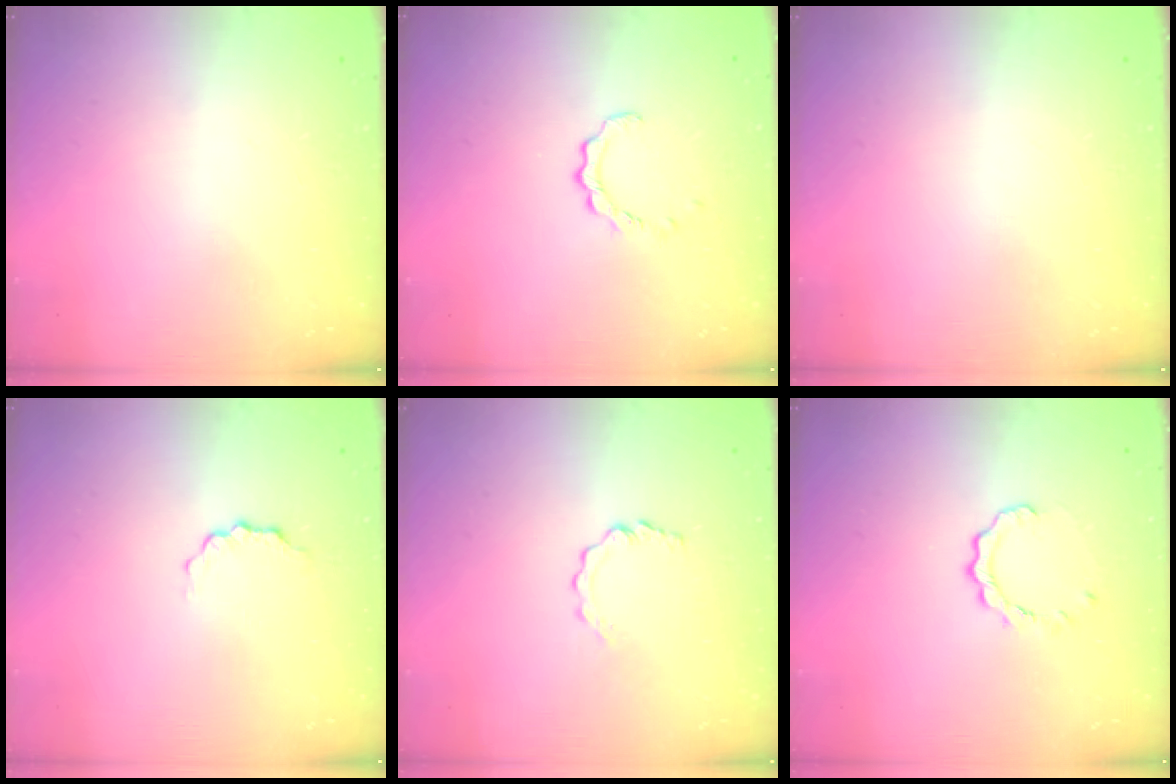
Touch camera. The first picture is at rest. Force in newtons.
{"total": 2.6, "press": 2.5, "slide": 0.3}
{"total": 0.0}
{"total": 3.2, "press": 3.2, "slide": 0.5}
{"total": 2.9, "press": 2.9, "slide": 0.3}
{"total": 2.6, "press": 2.6, "slide": 0.2}